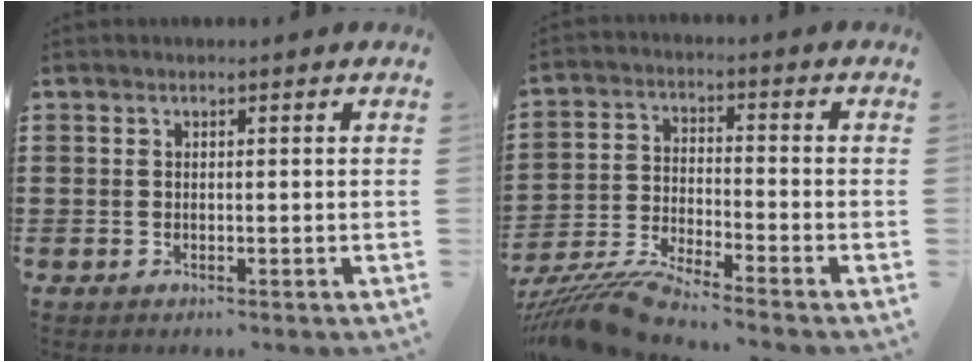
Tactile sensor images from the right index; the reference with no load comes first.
{"total": 8.1, "force": [-7.6, 0.0, 2.8], "torque": [-0.072, -0.007, -0.151]}